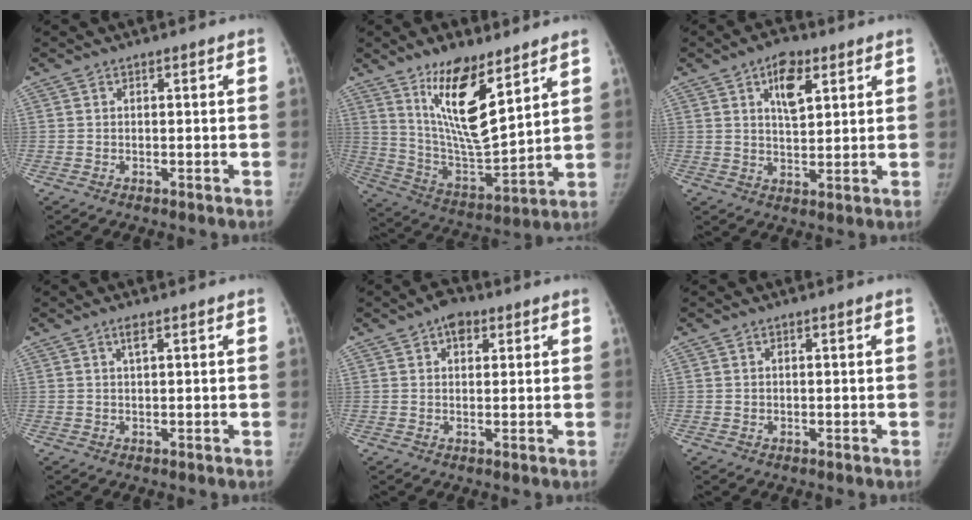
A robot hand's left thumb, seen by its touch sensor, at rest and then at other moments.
{"total": 16.8, "force": [9.5, 5.6, 12.6], "torque": [-0.198, -0.067, 0.186]}
{"total": 7.5, "force": [3.3, 3.9, 5.4], "torque": [-0.064, -0.015, 0.052]}
{"total": 1.7, "force": [0.7, 0.6, 1.4], "torque": [-0.023, 0.000, 0.013]}
{"total": 4.5, "force": [2.1, 2.9, 2.6], "torque": [-0.018, 0.000, 0.026]}
{"total": 0.6, "force": [0.0, 0.6, 0.1], "torque": [0.002, 0.002, 0.001]}